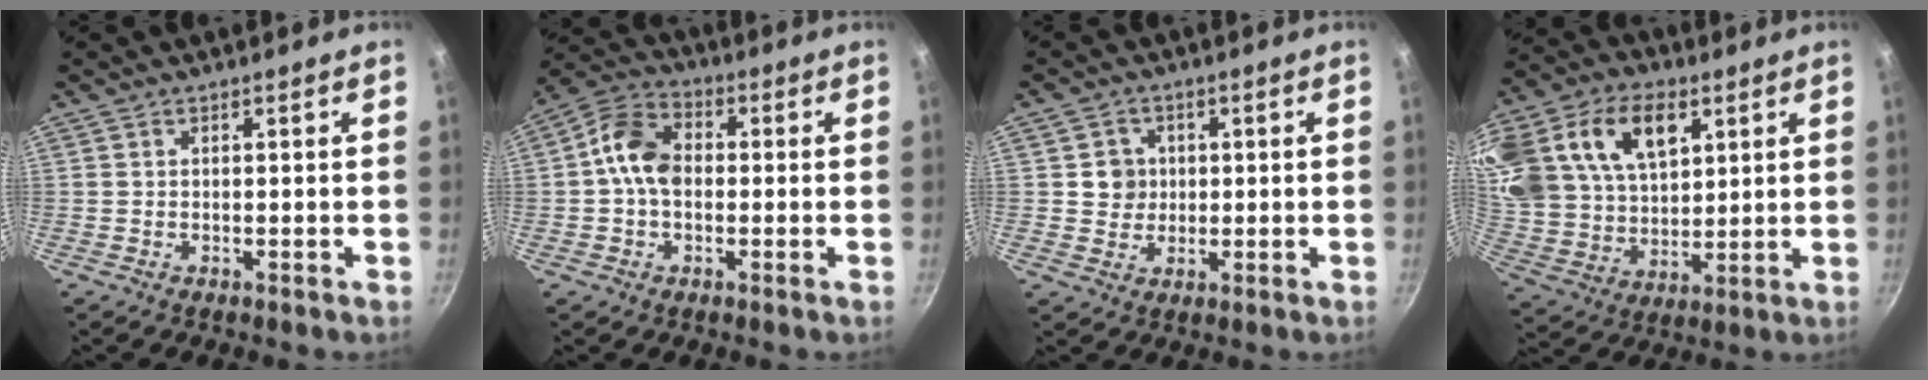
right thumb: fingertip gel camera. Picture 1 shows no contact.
{"total": 9.1, "force": [-0.1, 6.6, 6.2], "torque": [-0.092, 0.025, -0.020]}
{"total": 4.5, "force": [0.7, 4.3, 1.2], "torque": [0.009, 0.003, 0.008]}
{"total": 27.9, "force": [11.1, 18.4, 17.8], "torque": [-0.388, 0.034, 0.207]}